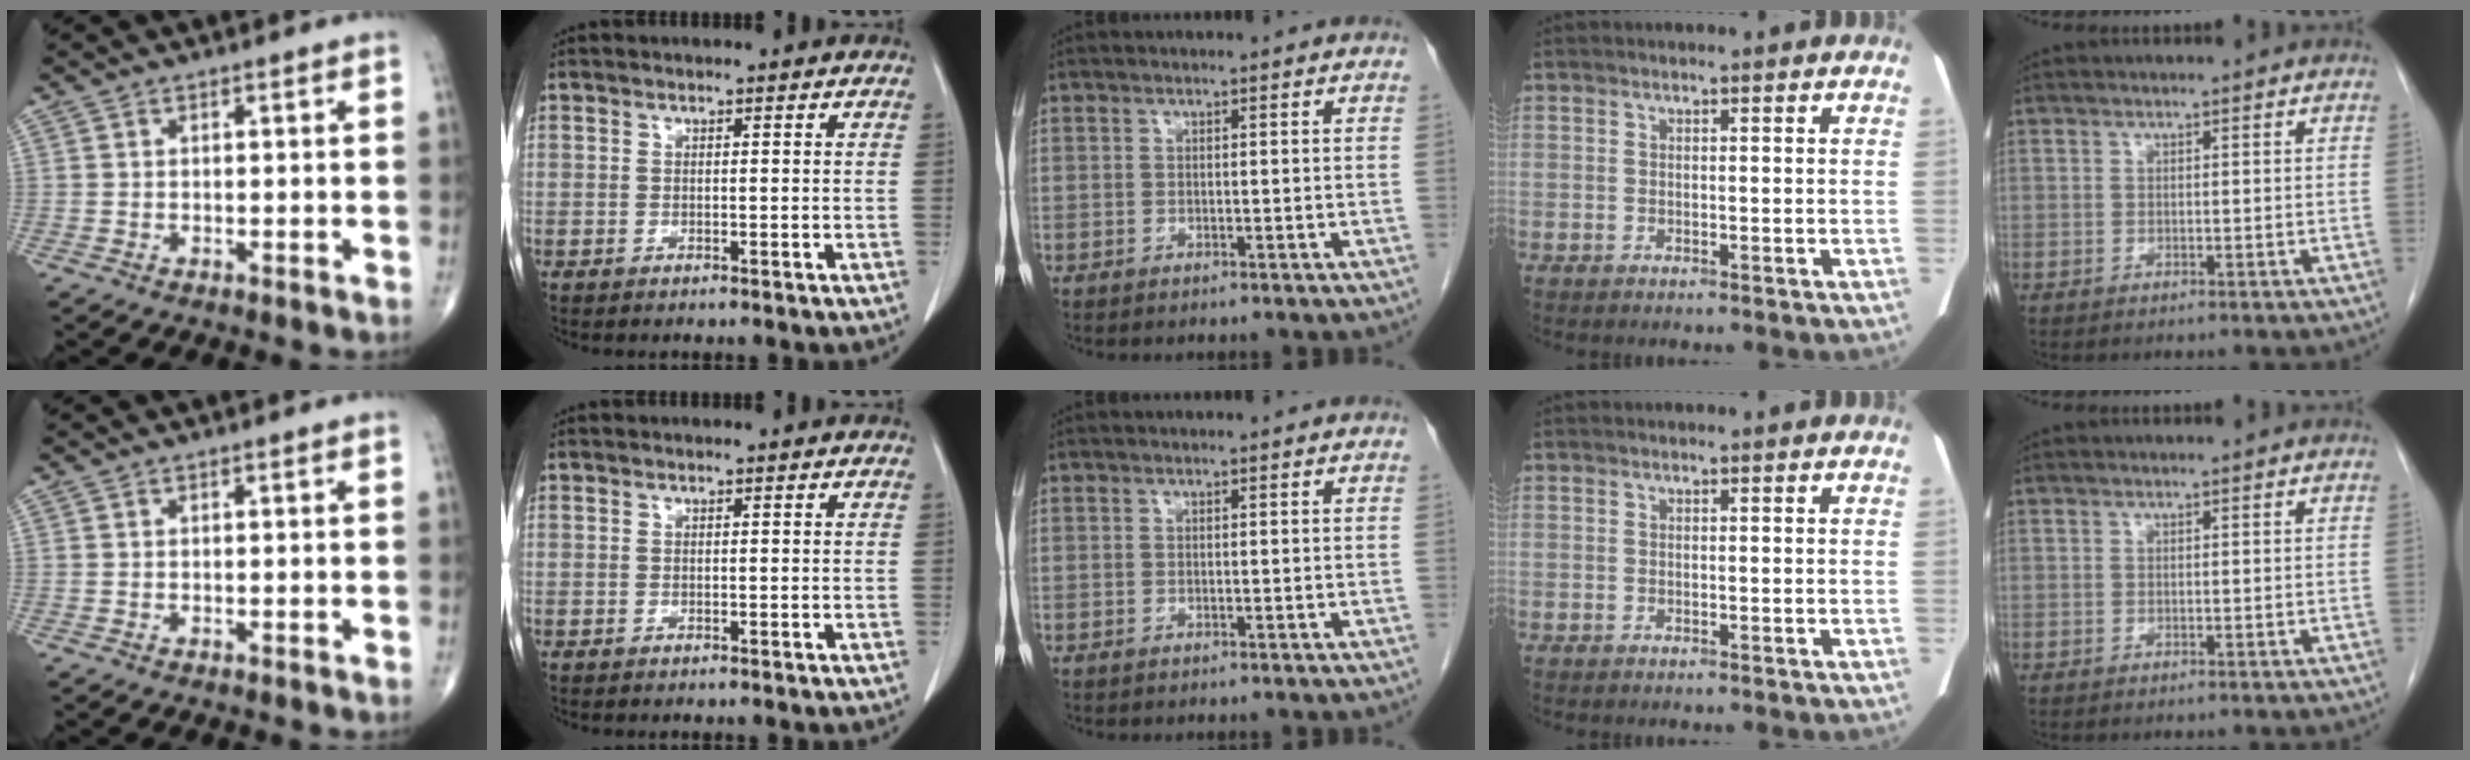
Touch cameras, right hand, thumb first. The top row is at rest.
{}